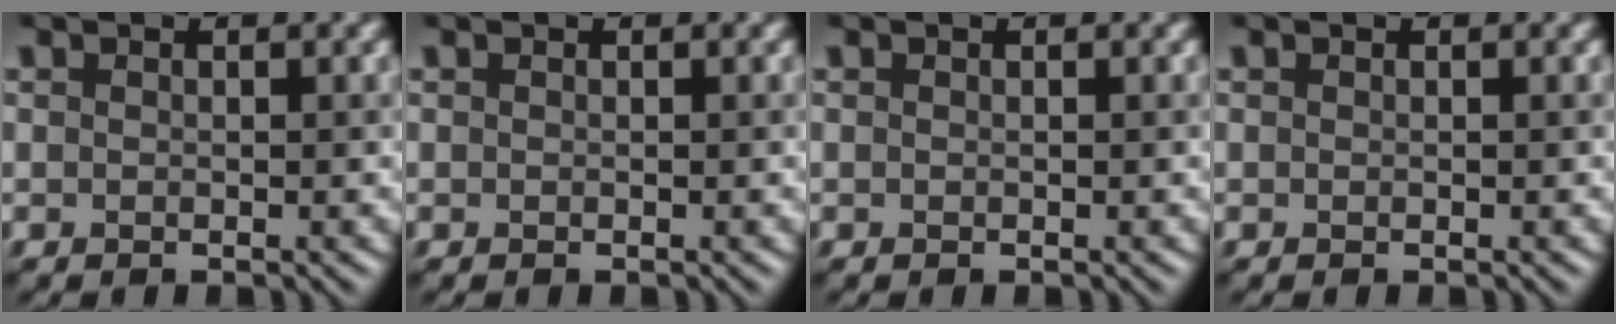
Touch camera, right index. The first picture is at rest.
{"total": 0.0}
{"total": 0.0}
{"total": 0.0}